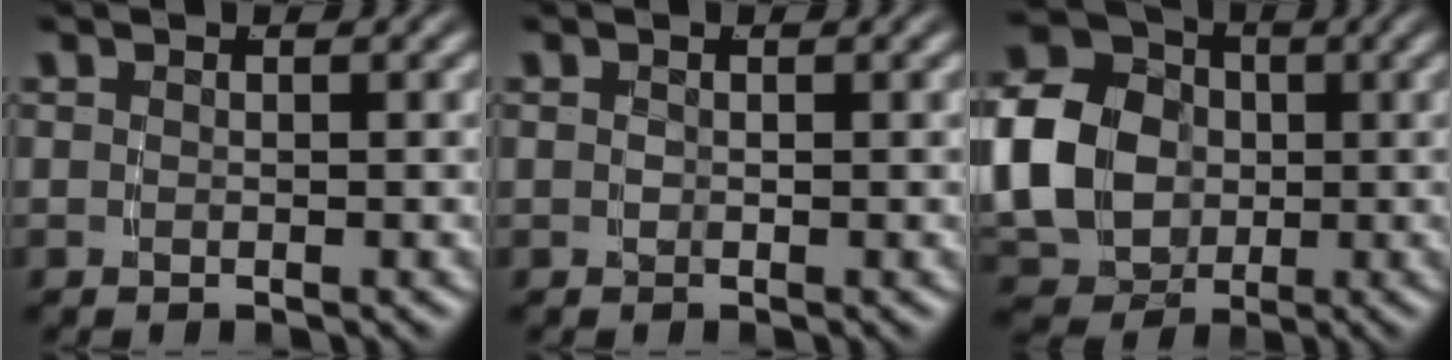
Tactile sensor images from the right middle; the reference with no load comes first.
{"total": 0.0}
{"total": 14.4, "force": [-0.2, 12.7, 6.8], "torque": [-0.166, -0.037, -0.004]}